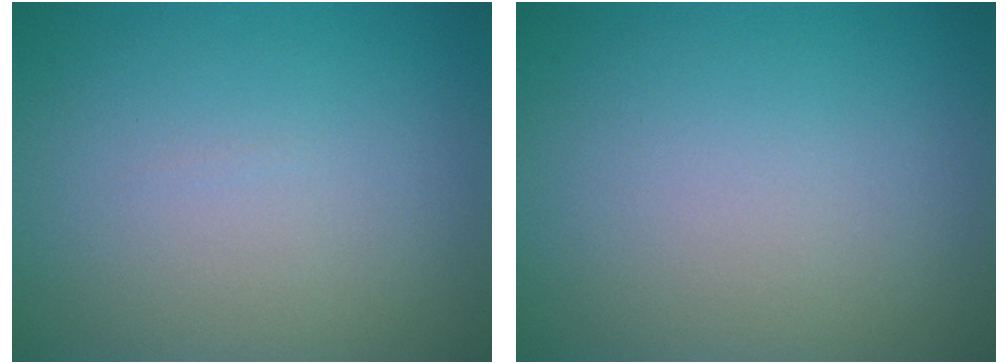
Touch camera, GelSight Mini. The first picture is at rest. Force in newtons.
{"total": 0.0}